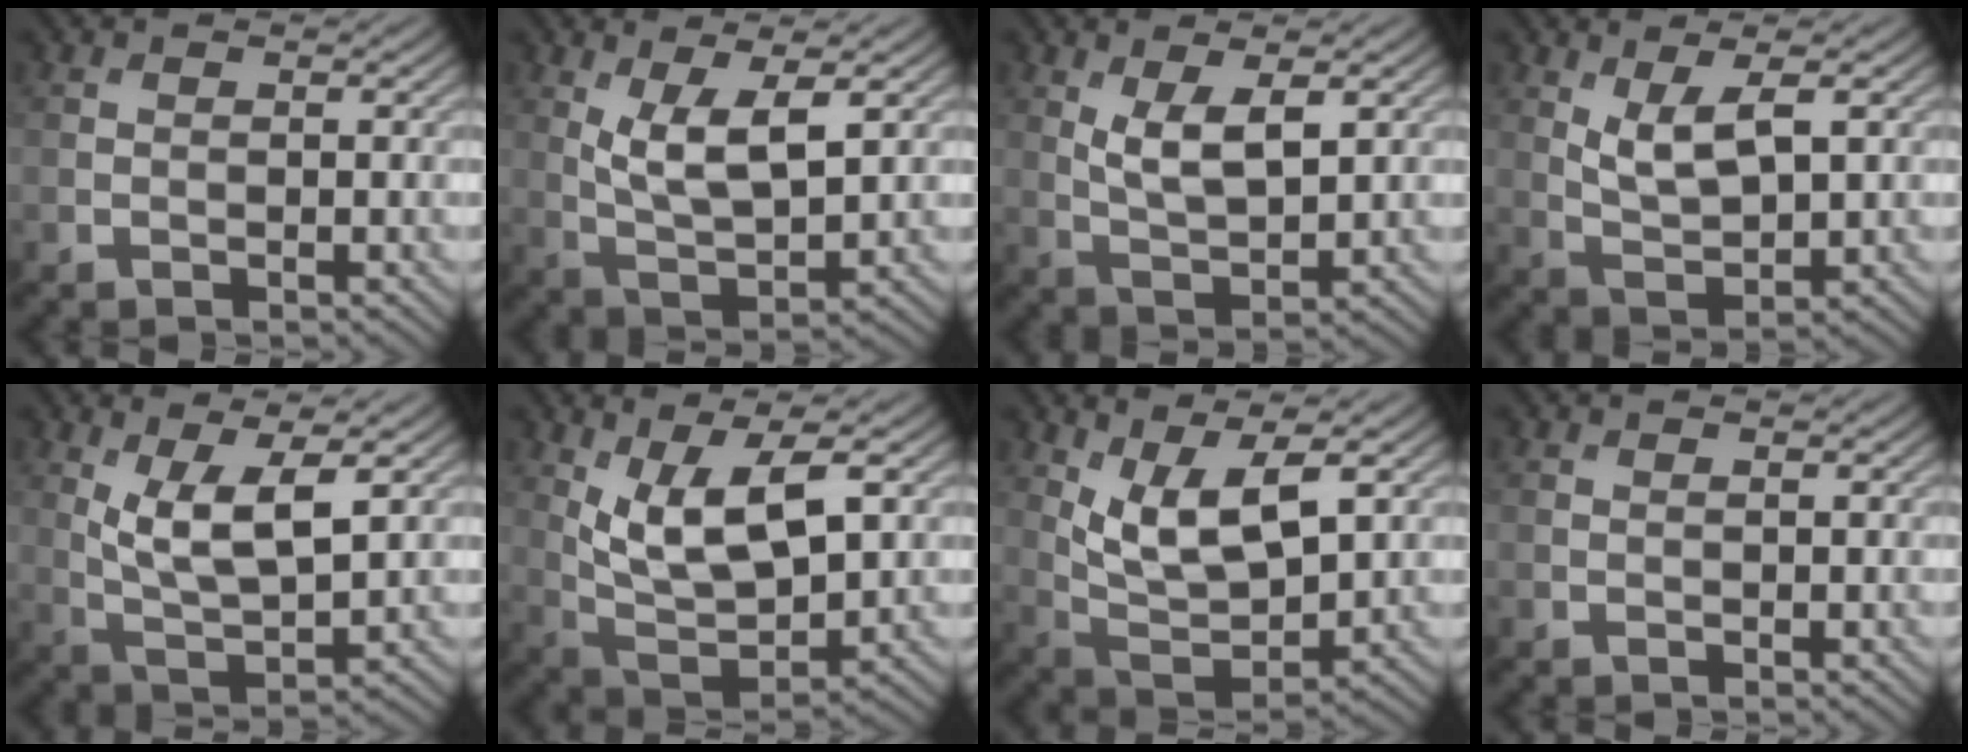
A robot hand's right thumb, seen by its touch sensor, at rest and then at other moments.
{"total": 6.5, "force": [2.3, 2.3, 5.6], "torque": [-0.118, -0.006, 0.049]}
{"total": 5.4, "force": [1.9, 2.0, 4.6], "torque": [-0.097, -0.007, 0.041]}
{"total": 5.1, "force": [2.0, 1.8, 4.3], "torque": [-0.095, -0.007, 0.043]}
{"total": 7.2, "force": [2.5, 2.5, 6.3], "torque": [-0.131, -0.007, 0.053]}
{"total": 10.2, "force": [3.6, 4.4, 8.5], "torque": [-0.179, -0.003, 0.073]}
{"total": 9.2, "force": [3.9, 3.9, 7.3], "torque": [-0.156, -0.006, 0.079]}
{"total": 0.0}